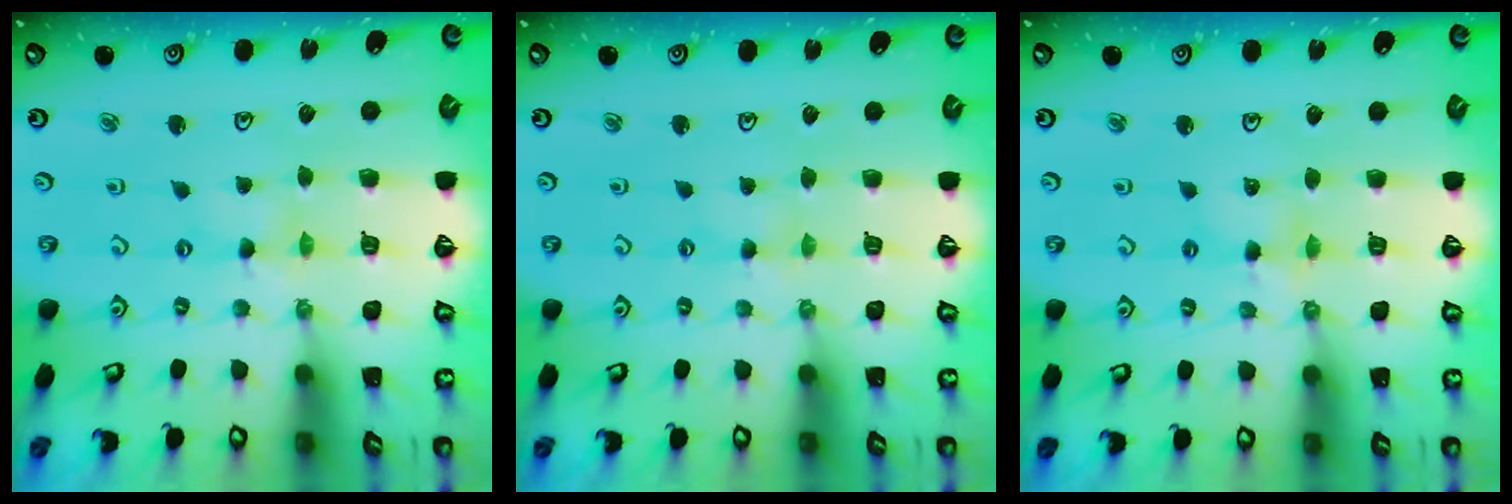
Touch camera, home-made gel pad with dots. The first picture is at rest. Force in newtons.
{"total": 0.8, "press": 0.7, "slide": 0.2}
{"total": 3.3, "press": 3.3, "slide": 0.3}